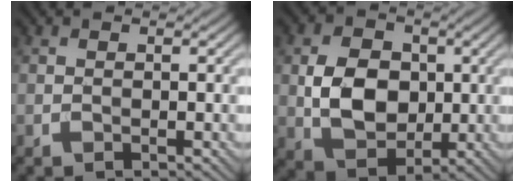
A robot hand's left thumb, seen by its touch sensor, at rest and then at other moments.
{"total": 7.8, "force": [0.2, 5.9, 5.1], "torque": [-0.106, -0.001, 0.003]}